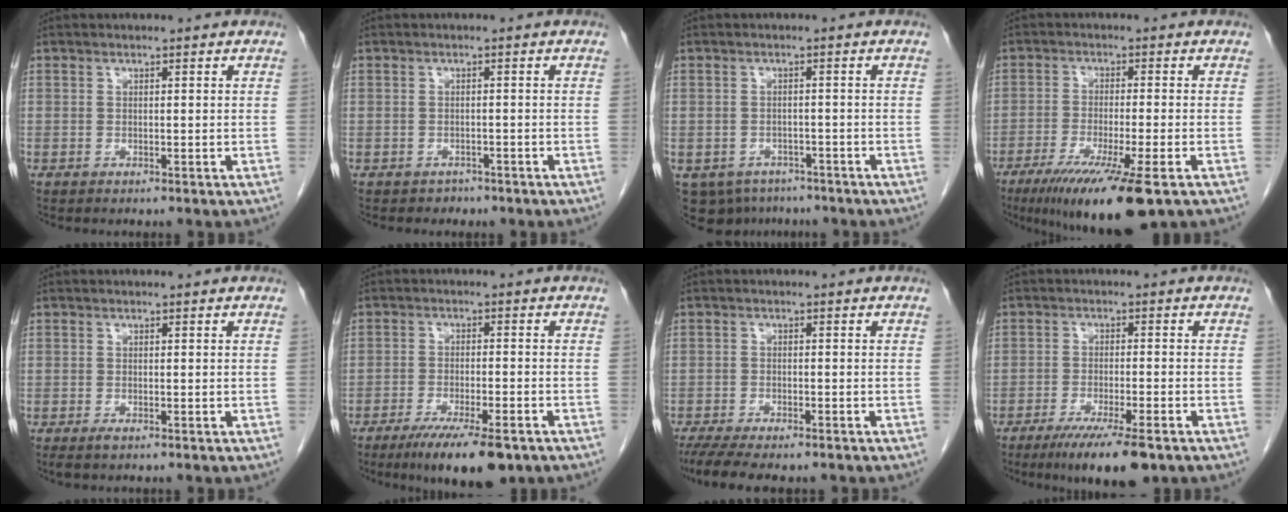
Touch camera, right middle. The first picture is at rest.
{"total": 1.6, "force": [-1.2, 1.1, -0.1], "torque": [-0.009, 0.004, -0.019]}
{"total": 7.8, "force": [-5.3, 5.5, 1.8], "torque": [-0.036, -0.002, -0.068]}
{"total": 12.9, "force": [-8.1, 0.6, 10.1], "torque": [-0.164, -0.037, -0.130]}
{"total": 0.8, "force": [-0.6, 0.2, 0.6], "torque": [-0.013, -0.003, -0.007]}
{"total": 10.4, "force": [-7.2, 2.0, 7.3], "torque": [-0.110, -0.019, -0.109]}
{"total": 9.3, "force": [-7.5, 2.3, 4.9], "torque": [-0.076, -0.009, -0.115]}
{"total": 9.6, "force": [-6.6, 1.2, 6.9], "torque": [-0.104, -0.020, -0.101]}